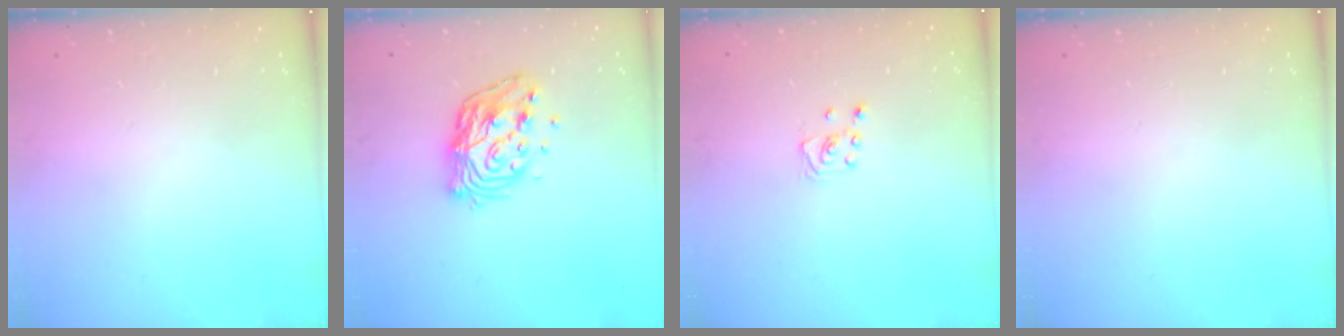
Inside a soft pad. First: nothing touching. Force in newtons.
{"total": 13.7, "press": 13.7, "slide": 1.2}
{"total": 3.0, "press": 2.9, "slide": 0.3}
{"total": 0.0}